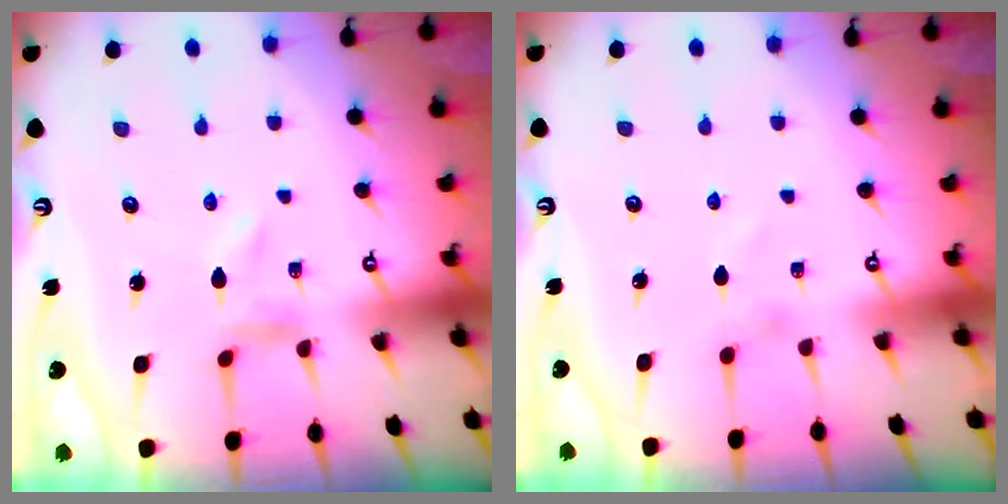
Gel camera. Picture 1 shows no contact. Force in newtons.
{"total": 0.9, "press": 0.9, "slide": 0.1}